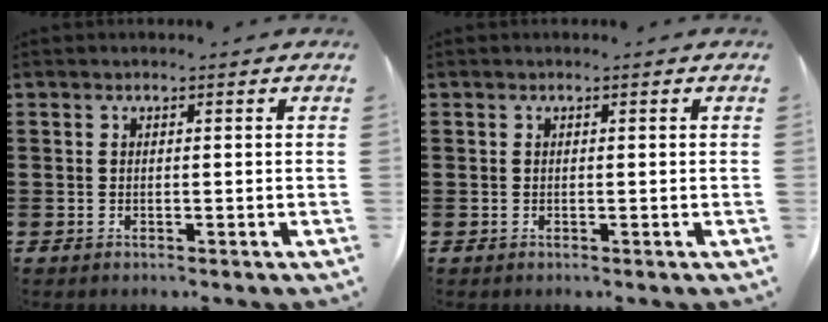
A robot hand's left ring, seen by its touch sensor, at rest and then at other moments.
{"total": 0.0}